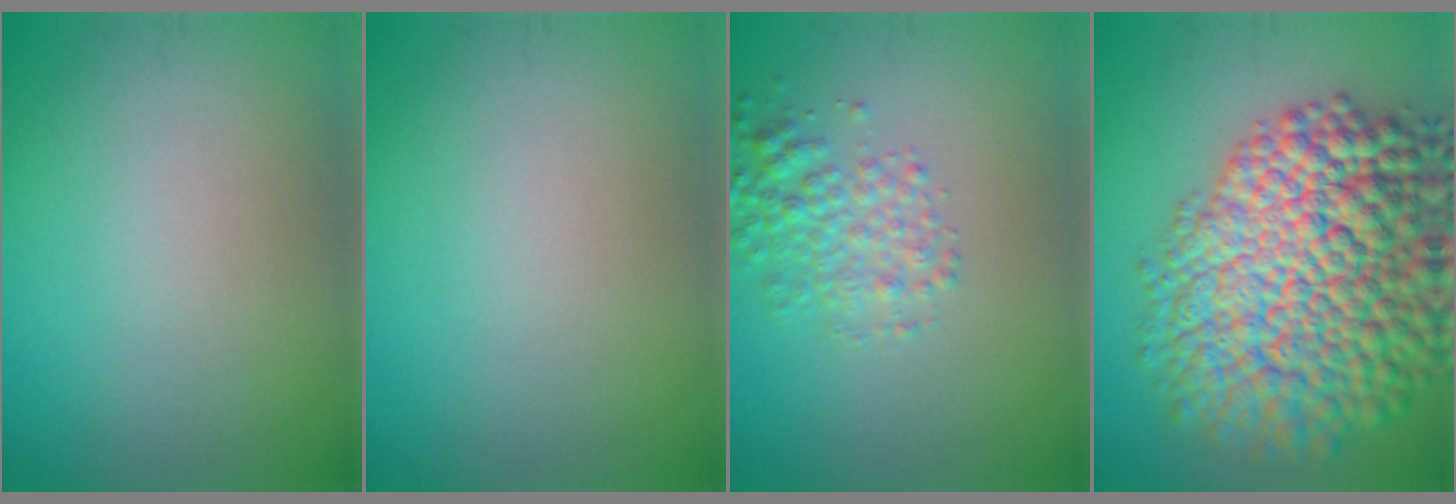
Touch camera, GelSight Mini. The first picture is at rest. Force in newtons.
{"total": 0.0}
{"total": 3.2, "press": 3.2, "slide": 0.2}
{"total": 15.1, "press": 15.1, "slide": 0.6}